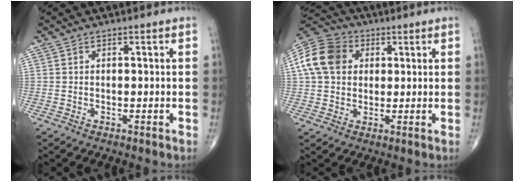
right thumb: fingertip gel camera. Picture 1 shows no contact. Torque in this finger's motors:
{"motor_torque": [-0.48, 0.63, 0.64, 0.36, 0.07]}